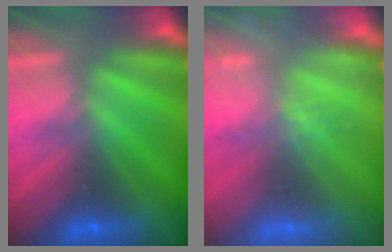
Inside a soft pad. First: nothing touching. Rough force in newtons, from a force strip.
{"total": 2.0}